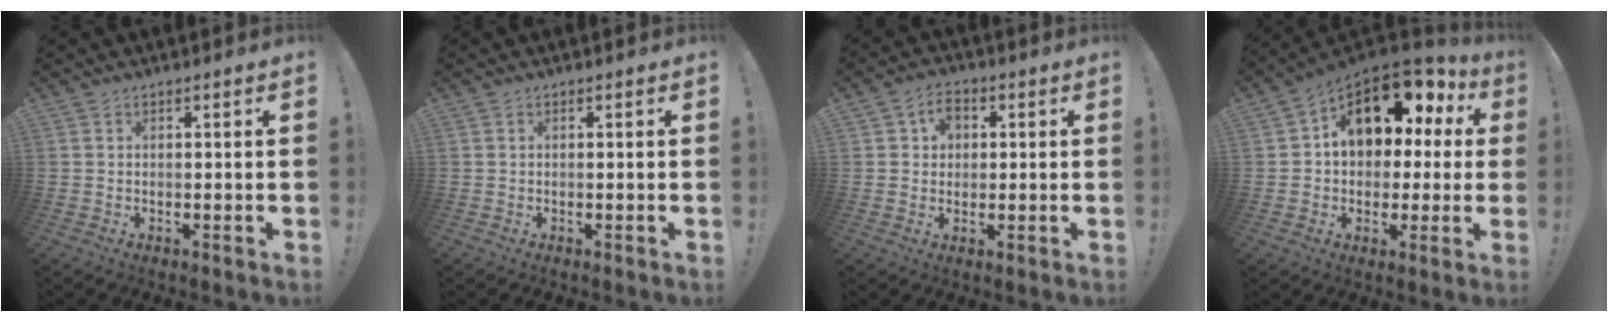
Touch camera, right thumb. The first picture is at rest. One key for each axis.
{"total": 0.0}
{"total": 4.9, "fx": 1.5, "fy": 4.1, "fz": 2.1, "tx": -0.025, "ty": 0.002, "tz": 0.025}
{"total": 14.9, "fx": 6.6, "fy": 9.6, "fz": 9.3, "tx": -0.126, "ty": -0.042, "tz": 0.114}